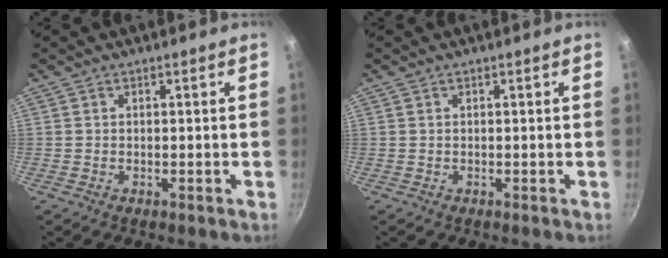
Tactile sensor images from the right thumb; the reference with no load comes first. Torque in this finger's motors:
{"motor_torque": [-0.17, 0.17, -0.01, 0.00, 0.01]}